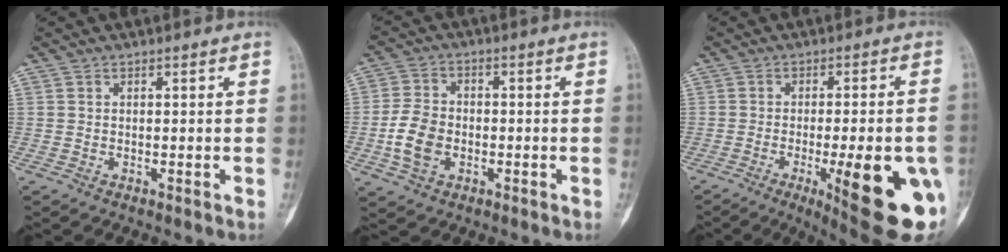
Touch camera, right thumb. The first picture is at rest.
{"total": 7.7, "force": [-1.8, 5.6, 5.0], "torque": [-0.095, 0.010, -0.037]}
{"total": 20.1, "force": [-6.6, 5.0, 18.3], "torque": [-0.184, -0.004, -0.072]}